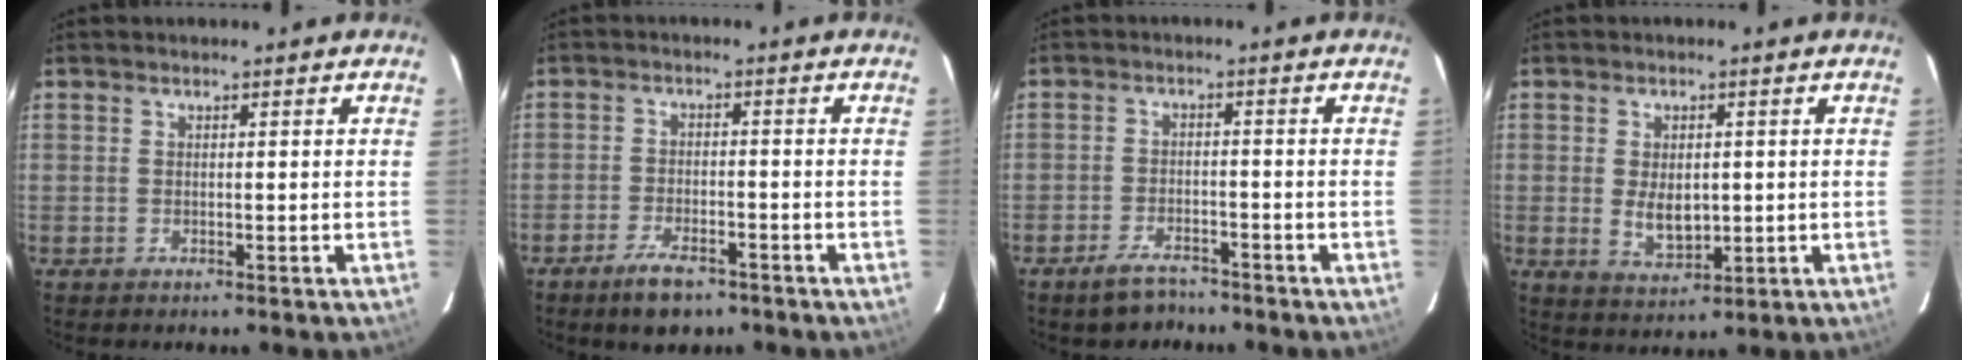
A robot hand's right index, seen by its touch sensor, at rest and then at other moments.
{"total": 6.6, "force": [-4.8, 2.8, 3.5], "torque": [-0.085, -0.003, -0.081]}
{"total": 5.2, "force": [-4.3, 2.4, 1.8], "torque": [-0.053, 0.008, -0.066]}
{"total": 5.8, "force": [-0.2, 3.7, 4.5], "torque": [-0.081, -0.009, 0.008]}